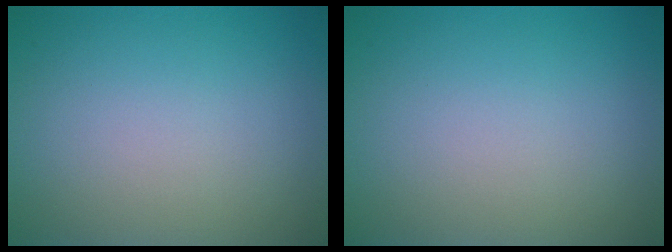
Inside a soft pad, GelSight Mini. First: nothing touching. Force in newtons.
{"total": 0.0}